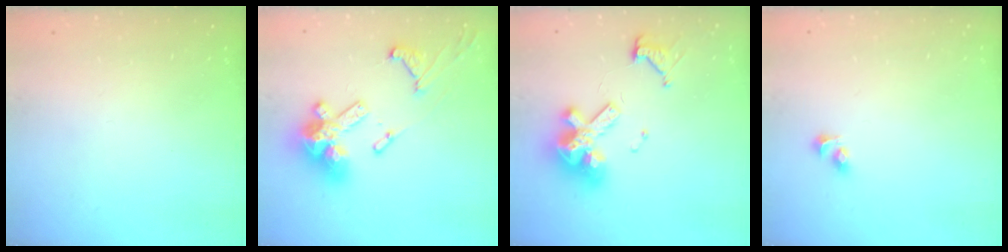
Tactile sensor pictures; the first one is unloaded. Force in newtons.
{"total": 18.7, "press": 18.6, "slide": 1.9}
{"total": 13.1, "press": 13.0, "slide": 1.6}
{"total": 2.7, "press": 2.4, "slide": 1.1}